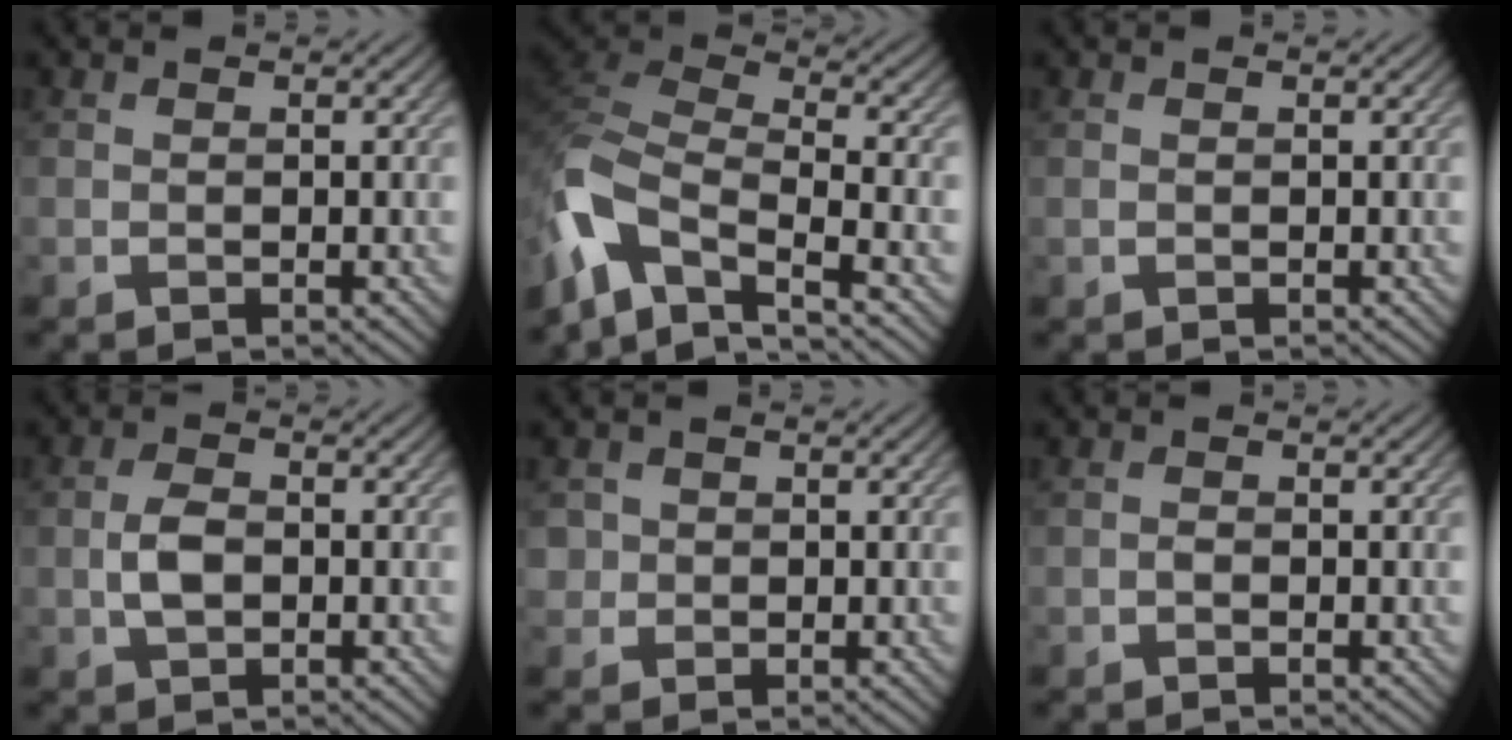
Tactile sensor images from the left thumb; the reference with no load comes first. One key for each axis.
{"total": 11.2, "fx": -6.7, "fy": 5.1, "fz": 7.4, "tx": -0.182, "ty": -0.011, "tz": -0.145}
{"total": 0.0}
{"total": 3.1, "fx": -0.3, "fy": 1.9, "fz": 2.5, "tx": -0.056, "ty": 0.005, "tz": -0.009}
{"total": 1.8, "fx": 0.3, "fy": 1.7, "fz": 0.1, "tx": 0.000, "ty": 0.001, "tz": 0.004}
{"total": 0.5, "fx": -0.3, "fy": 0.3, "fz": 0.4, "tx": -0.007, "ty": 0.004, "tz": -0.007}